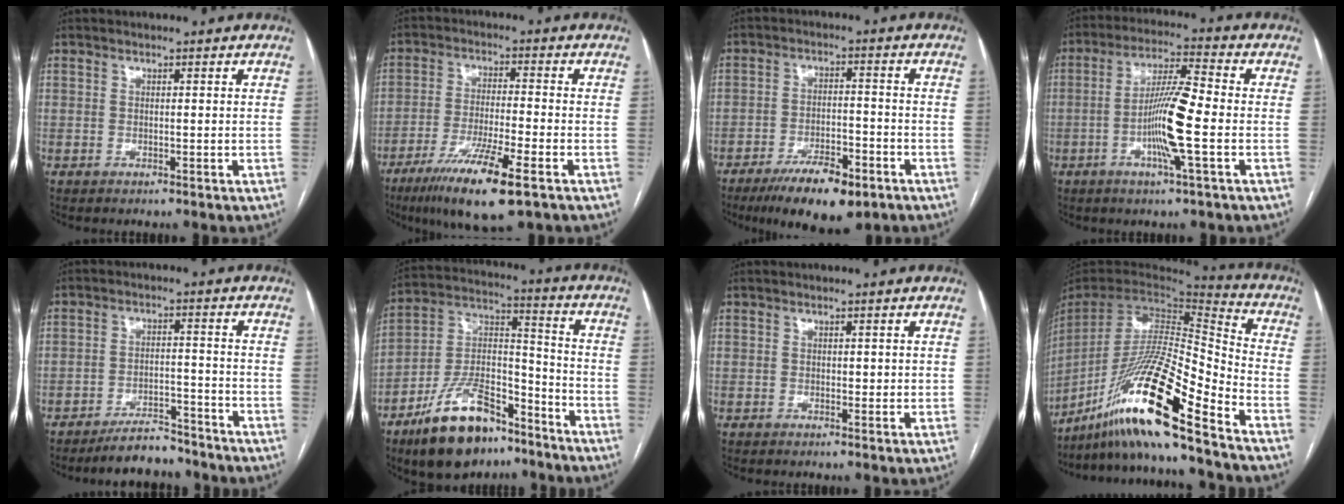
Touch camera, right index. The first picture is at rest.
{"total": 12.2, "force": [-7.0, 0.8, 9.9], "torque": [-0.184, -0.030, -0.120]}
{"total": 10.7, "force": [-6.9, 3.3, 7.5], "torque": [-0.123, -0.009, -0.111]}
{"total": 10.3, "force": [-2.5, 0.1, 10.0], "torque": [-0.192, 0.000, -0.054]}
{"total": 6.6, "force": [-6.1, 2.0, 1.6], "torque": [-0.023, 0.001, -0.099]}
{"total": 17.0, "force": [-11.7, 7.2, 10.0], "torque": [-0.191, 0.025, -0.203]}
{"total": 1.6, "force": [0.2, 0.9, 1.3], "torque": [-0.013, 0.001, 0.003]}
{"total": 21.6, "force": [-15.2, 0.2, 15.3], "torque": [-0.311, -0.026, -0.283]}